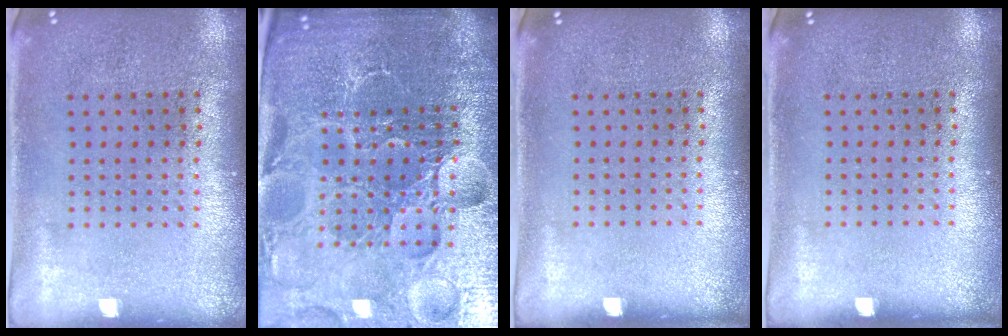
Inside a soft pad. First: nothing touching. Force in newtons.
{"total": 6.1, "press": 5.6, "slide": 2.4}
{"total": 0.0}
{"total": 0.0}